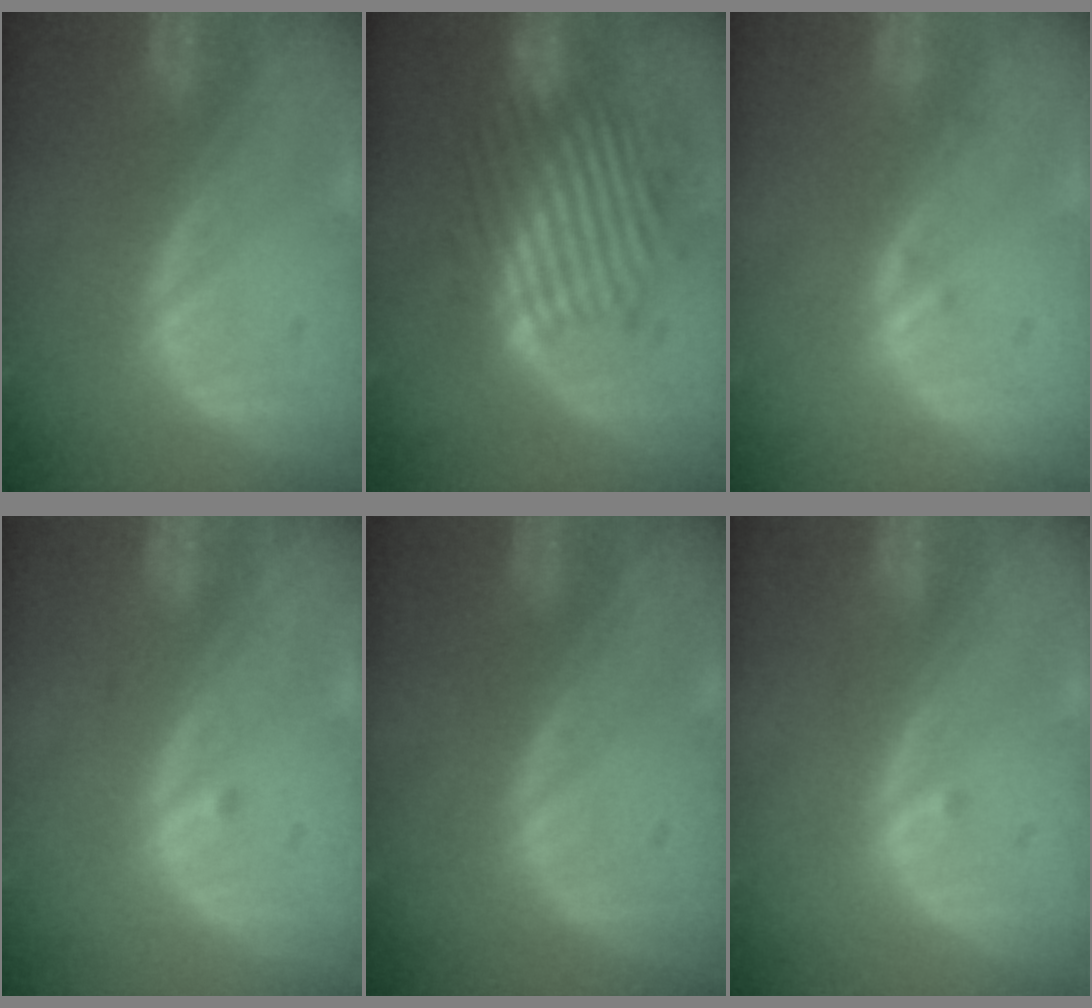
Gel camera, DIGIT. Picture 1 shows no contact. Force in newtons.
{"total": 10.1, "press": 9.7, "slide": 2.6}
{"total": 0.7, "press": 0.6, "slide": 0.3}
{"total": 0.6, "press": 0.5, "slide": 0.3}
{"total": 0.0}
{"total": 0.5, "press": 0.4, "slide": 0.3}